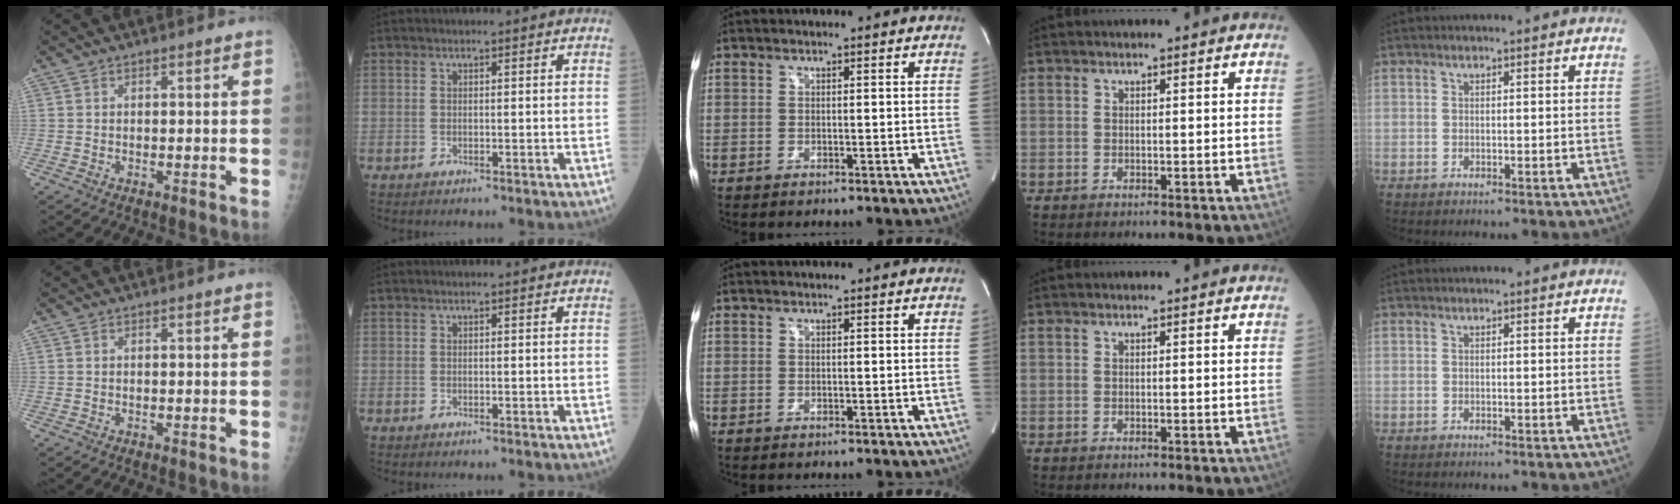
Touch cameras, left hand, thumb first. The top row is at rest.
{}